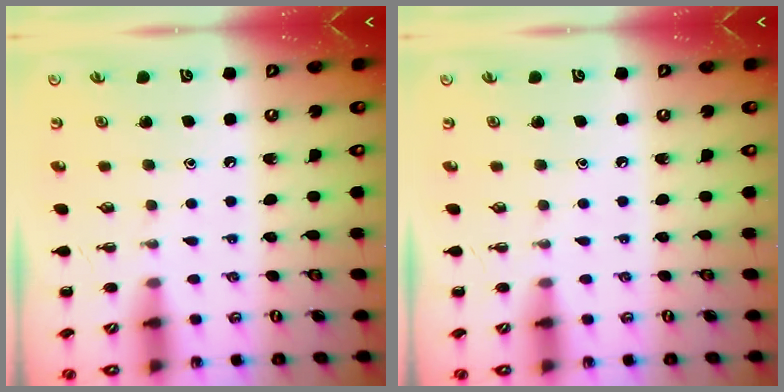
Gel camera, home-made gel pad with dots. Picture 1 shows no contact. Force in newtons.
{"total": 0.0}